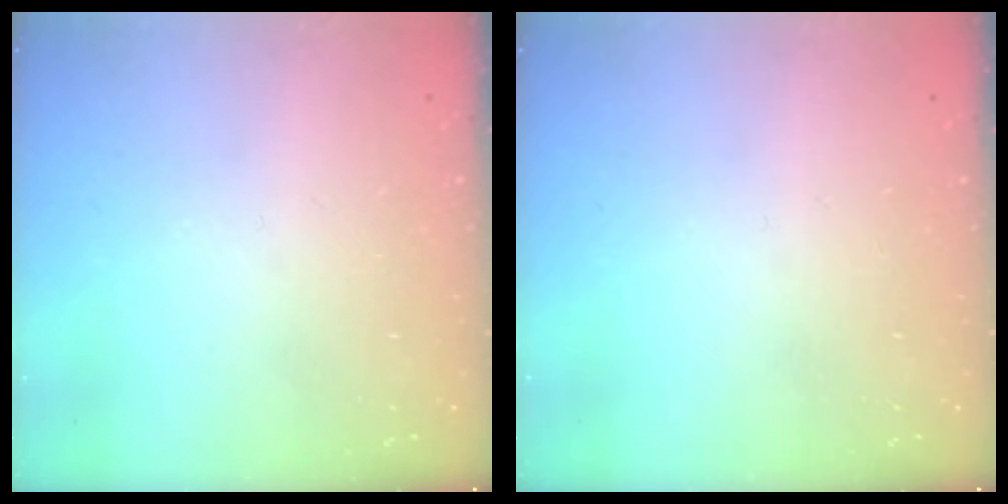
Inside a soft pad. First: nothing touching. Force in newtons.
{"total": 0.0}